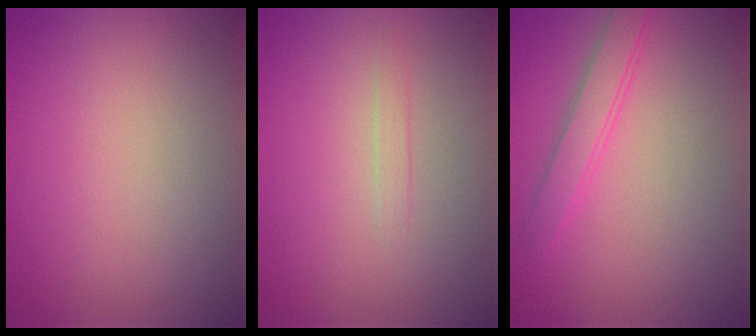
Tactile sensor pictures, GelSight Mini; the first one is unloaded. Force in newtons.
{"total": 0.7, "press": 0.7, "slide": 0.0}
{"total": 2.3, "press": 2.3, "slide": 0.1}